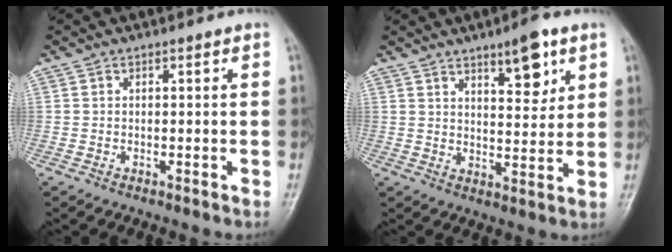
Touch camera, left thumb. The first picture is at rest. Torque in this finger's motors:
{"motor_torque": [0.39, 0.36, 0.21, -0.32, 0.08]}